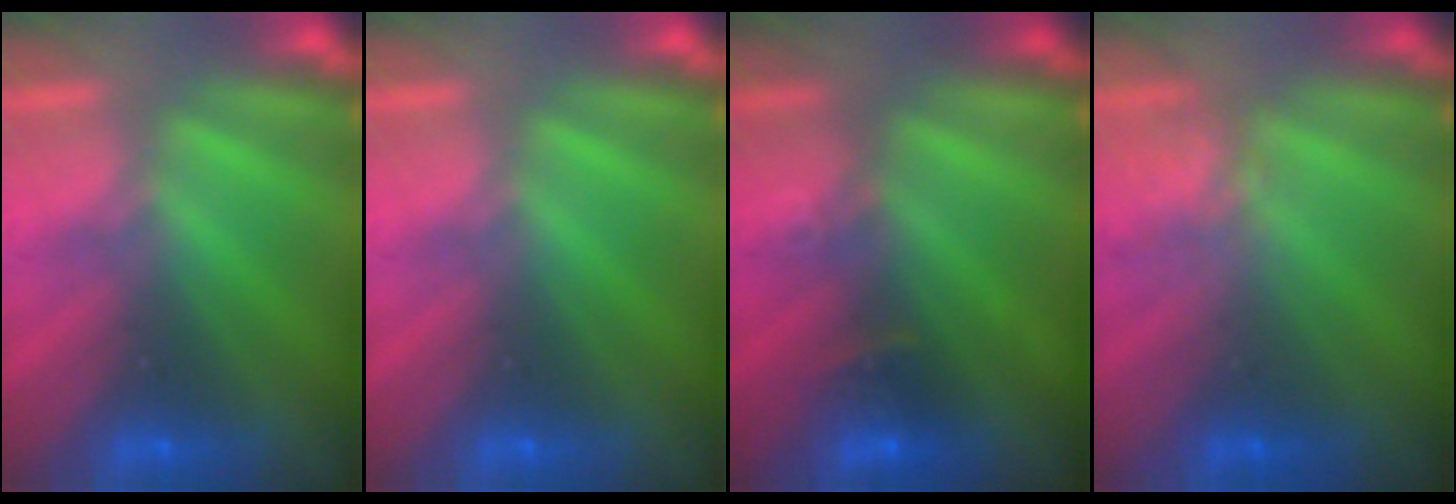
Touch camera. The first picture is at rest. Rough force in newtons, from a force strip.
{"total": 0.0}
{"total": 3.6}
{"total": 1.8}